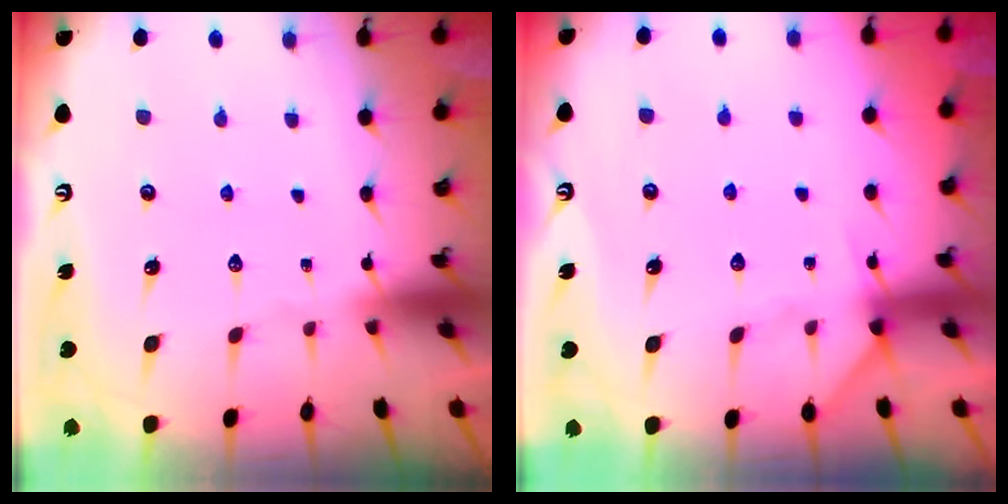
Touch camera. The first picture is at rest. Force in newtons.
{"total": 5.9, "press": 5.9, "slide": 0.5}